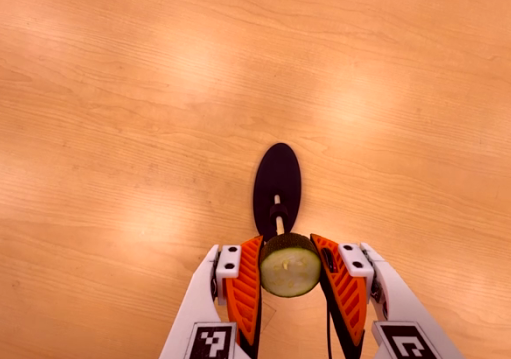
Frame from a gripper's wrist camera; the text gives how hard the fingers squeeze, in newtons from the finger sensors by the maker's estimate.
{"total": 12.3, "left": 12.0, "right": 12.7}